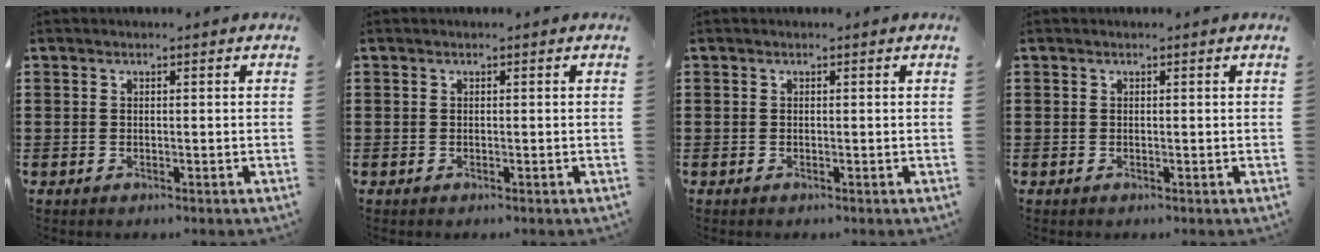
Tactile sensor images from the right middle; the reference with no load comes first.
{"total": 0.0}
{"total": 0.0}
{"total": 0.0}